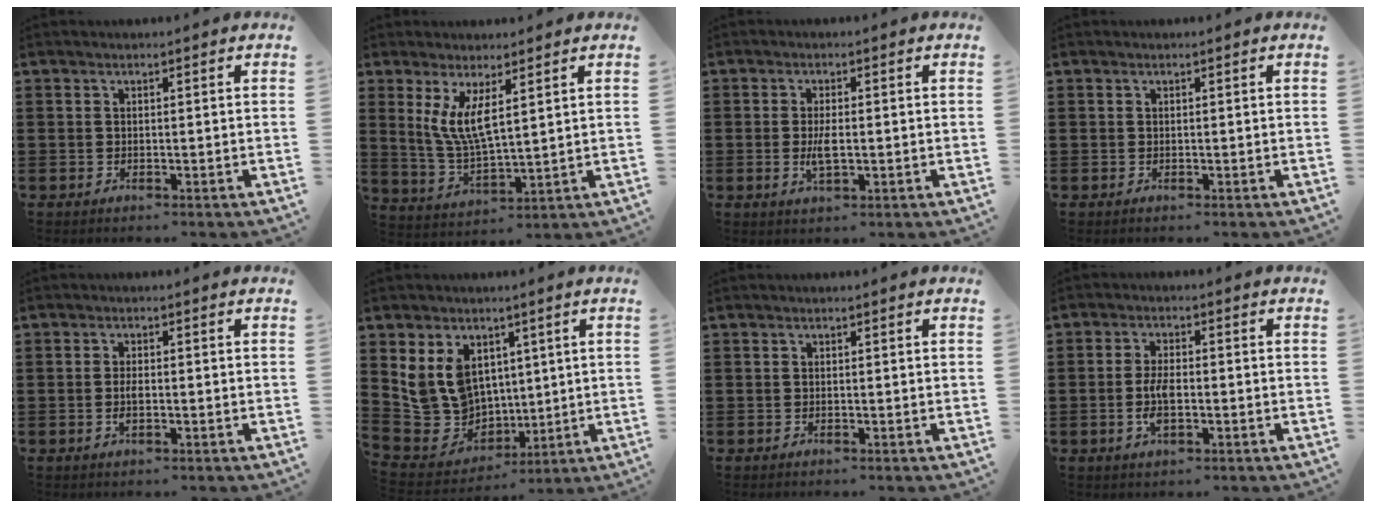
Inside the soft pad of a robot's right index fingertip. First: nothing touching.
{"total": 6.6, "force": [2.4, 1.7, 5.9], "torque": [-0.135, -0.007, 0.040]}
{"total": 3.6, "force": [-0.4, 1.3, 3.4], "torque": [-0.076, -0.005, -0.011]}
{"total": 0.0}
{"total": 2.3, "force": [-0.5, 0.9, 2.1], "torque": [-0.047, 0.000, -0.012]}
{"total": 10.6, "force": [3.3, 8.7, 5.2], "torque": [-0.155, 0.005, 0.069]}
{"total": 0.0}
{"total": 4.8, "force": [-0.9, 2.0, 4.3], "torque": [-0.098, -0.001, -0.023]}